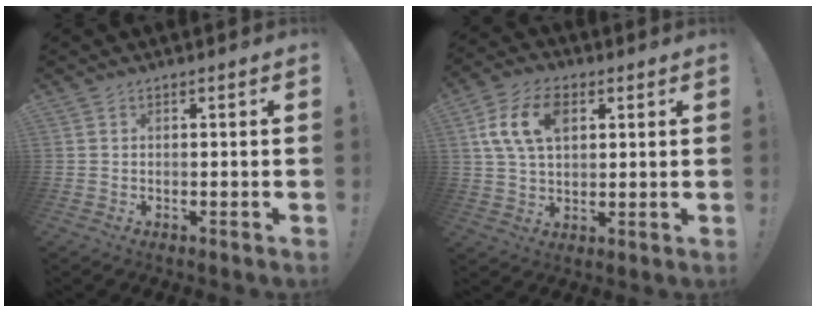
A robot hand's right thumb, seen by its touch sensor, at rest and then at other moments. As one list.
[{"total": 12.9, "force": [4.1, 8.5, 8.8], "torque": [-0.162, 0.007, 0.077]}]